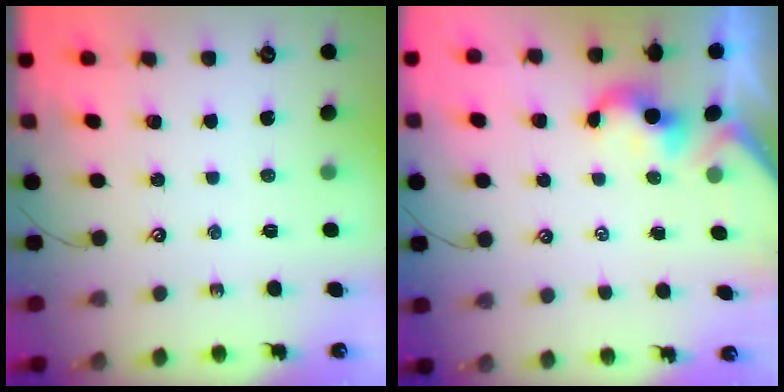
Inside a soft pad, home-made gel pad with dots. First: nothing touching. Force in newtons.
{"total": 0.6, "press": 0.6, "slide": 0.3}